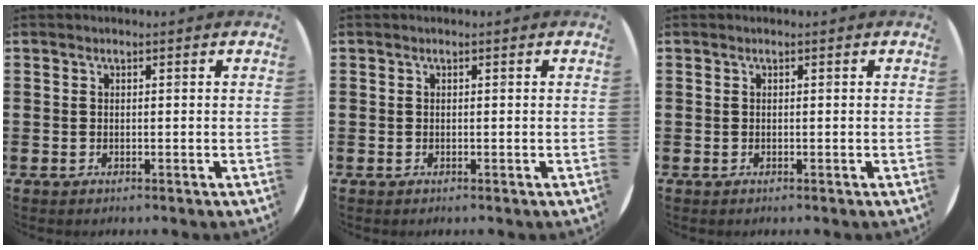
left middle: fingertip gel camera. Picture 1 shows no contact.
{"total": 0.0}
{"total": 0.0}